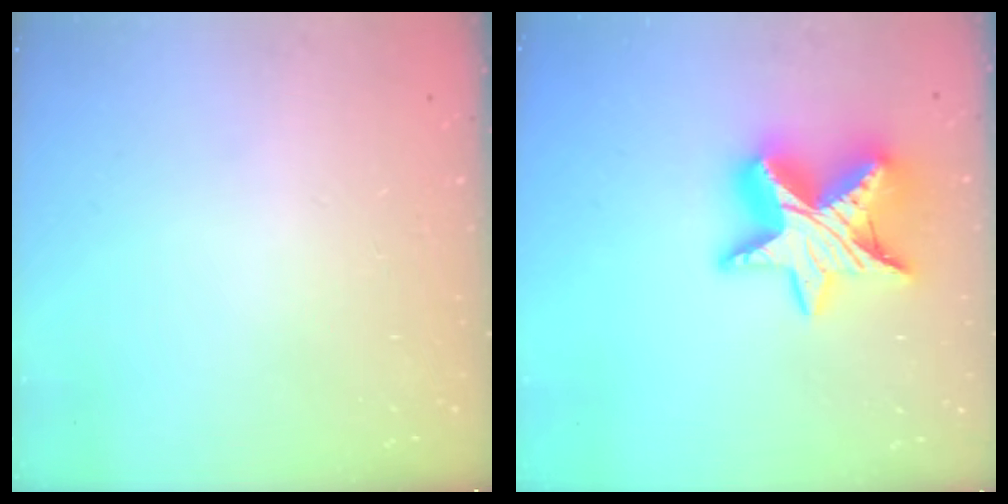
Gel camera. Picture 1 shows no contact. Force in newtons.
{"total": 16.7, "press": 16.7, "slide": 1.5}